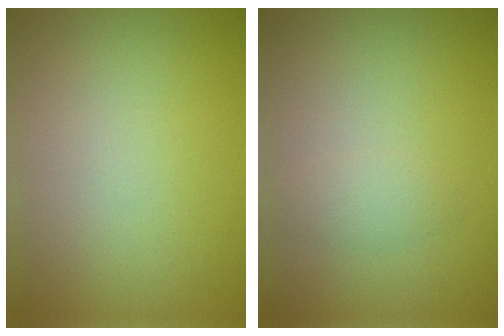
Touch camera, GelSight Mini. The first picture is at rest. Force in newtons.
{"total": 1.3, "press": 1.3, "slide": 0.1}